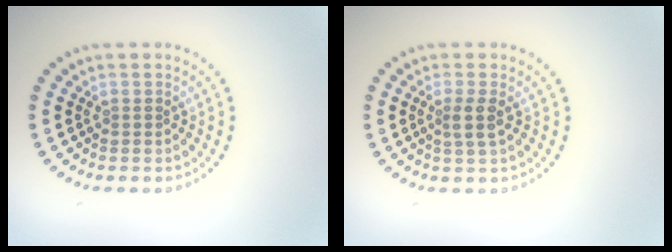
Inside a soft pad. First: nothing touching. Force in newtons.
{"total": 1.7, "press": 1.4, "slide": 0.9}